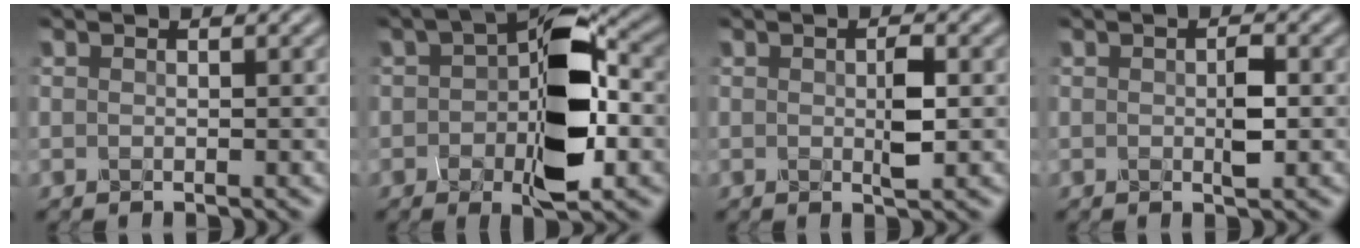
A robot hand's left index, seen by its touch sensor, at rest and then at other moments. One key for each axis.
{"total": 9.7, "fx": -1.4, "fy": 4.7, "fz": 8.4, "tx": -0.130, "ty": 0.008, "tz": -0.029}
{"total": 2.4, "fx": 0.1, "fy": 0.7, "fz": 2.3, "tx": -0.043, "ty": -0.003, "tz": 0.000}
{"total": 2.1, "fx": 0.0, "fy": 0.7, "fz": 2.0, "tx": -0.035, "ty": -0.002, "tz": -0.001}